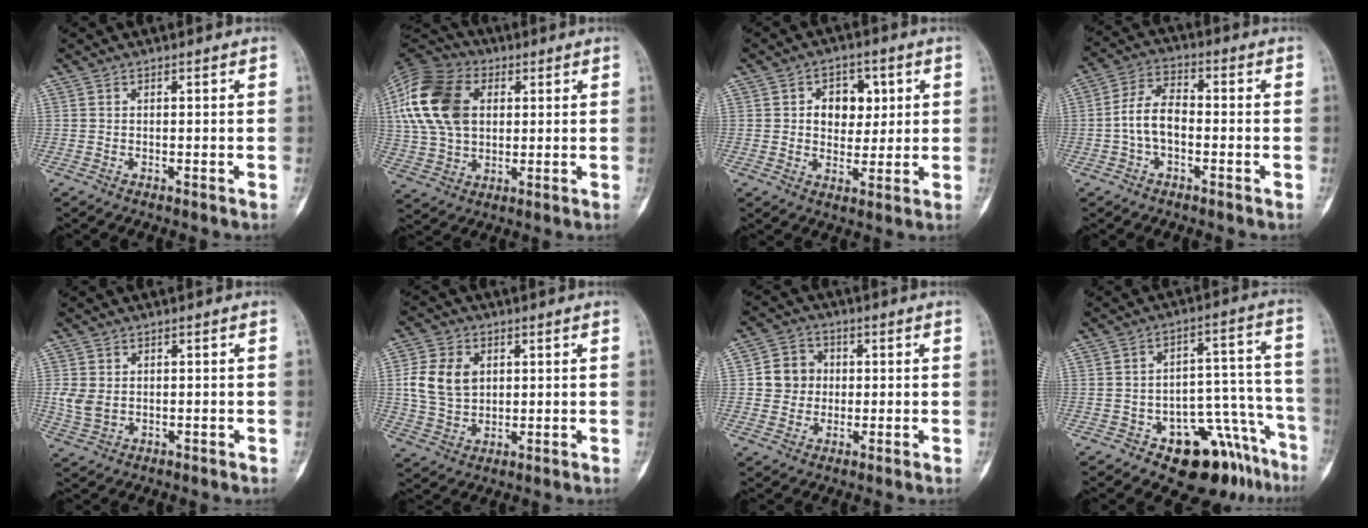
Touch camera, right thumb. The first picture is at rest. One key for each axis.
{"total": 19.1, "fx": 4.1, "fy": 13.2, "fz": 13.2, "tx": -0.264, "ty": 0.010, "tz": 0.073}
{"total": 7.8, "fx": 1.8, "fy": 5.8, "fz": 4.9, "tx": -0.028, "ty": -0.002, "tz": 0.026}
{"total": 7.4, "fx": -1.4, "fy": 4.3, "fz": 5.9, "tx": -0.110, "ty": 0.028, "tz": -0.036}
{"total": 4.3, "fx": 0.3, "fy": 3.3, "fz": 2.7, "tx": -0.052, "ty": -0.002, "tz": 0.012}
{"total": 10.0, "fx": 2.0, "fy": 7.4, "fz": 6.3, "tx": -0.109, "ty": -0.002, "tz": 0.044}
{"total": 7.0, "fx": 0.5, "fy": 6.5, "fz": 2.6, "tx": -0.010, "ty": 0.007, "tz": 0.002}
{"total": 13.8, "fx": -8.9, "fy": 7.1, "fz": 7.8, "tx": -0.047, "ty": 0.100, "tz": -0.122}